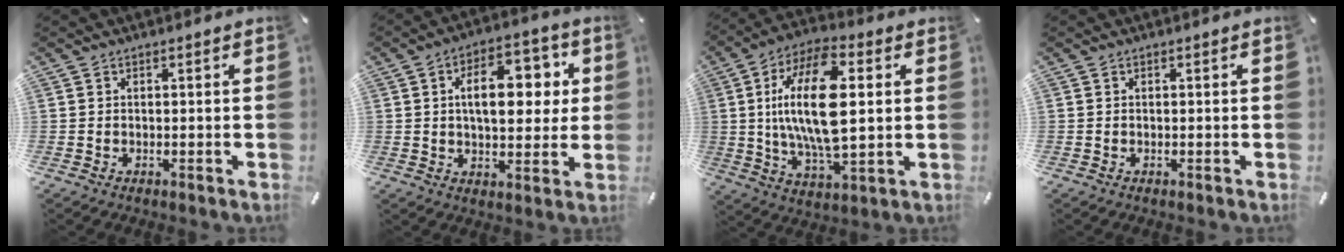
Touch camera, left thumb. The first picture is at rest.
{"total": 13.9, "force": [3.0, 8.1, 10.9], "torque": [-0.151, -0.001, 0.044]}
{"total": 20.2, "force": [2.9, 9.0, 17.8], "torque": [-0.362, -0.008, 0.041]}
{"total": 0.0}